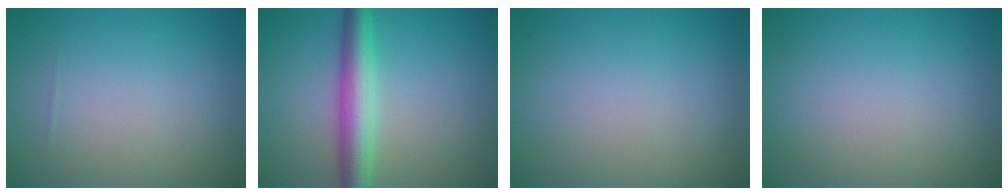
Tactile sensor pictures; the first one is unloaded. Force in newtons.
{"total": 4.9, "press": 4.9, "slide": 0.1}
{"total": 0.0}
{"total": 0.0}